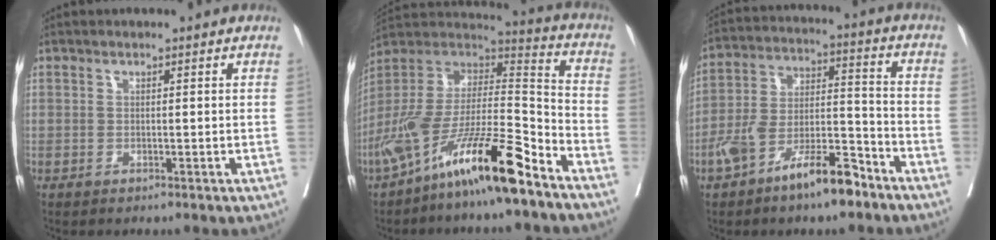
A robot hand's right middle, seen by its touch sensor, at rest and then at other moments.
{"total": 19.2, "force": [-12.9, 2.0, 14.0], "torque": [-0.291, -0.015, -0.240]}
{"total": 12.3, "force": [-8.2, 3.4, 8.5], "torque": [-0.163, 0.016, -0.146]}